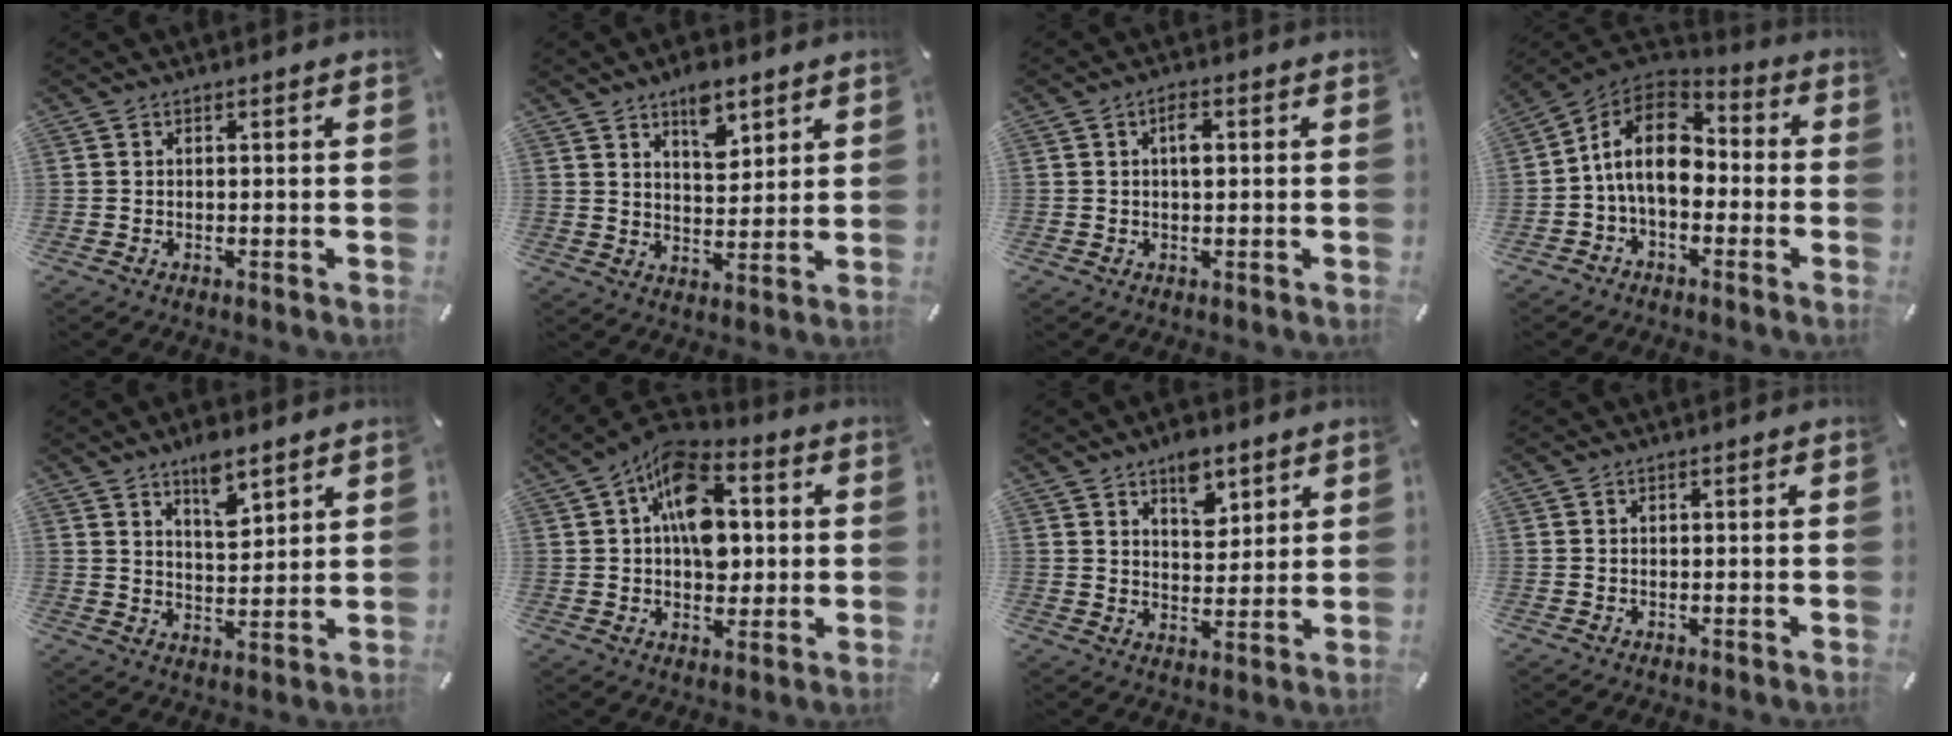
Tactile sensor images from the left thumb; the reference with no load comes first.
{"total": 8.1, "force": [5.6, 4.2, 4.1], "torque": [-0.041, -0.031, 0.093]}
{"total": 2.9, "force": [0.6, 1.2, 2.5], "torque": [-0.039, 0.002, 0.004]}
{"total": 13.2, "force": [-0.9, 8.7, 9.9], "torque": [-0.200, 0.015, -0.021]}
{"total": 7.6, "force": [5.8, 3.0, 3.8], "torque": [-0.052, -0.032, 0.100]}
{"total": 15.8, "force": [2.8, 10.3, 11.7], "torque": [-0.198, -0.005, 0.049]}
{"total": 7.8, "force": [5.1, 4.5, 3.7], "torque": [-0.035, -0.027, 0.085]}
{"total": 0.0}